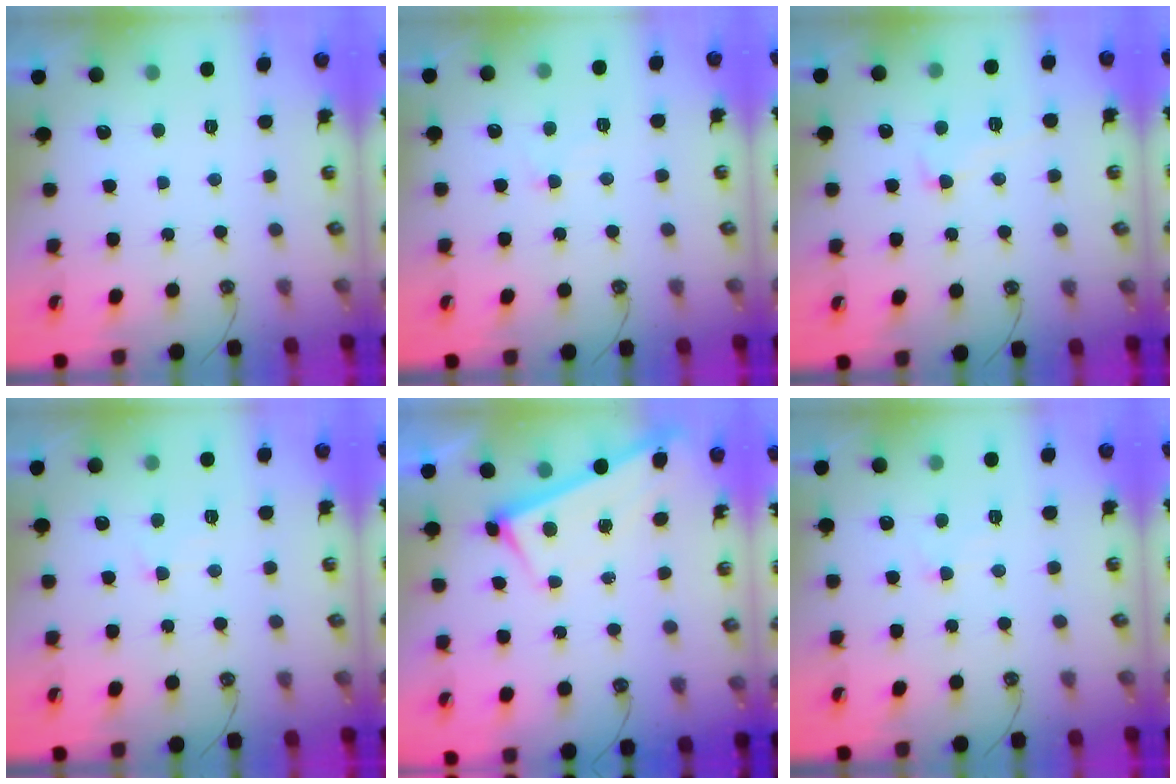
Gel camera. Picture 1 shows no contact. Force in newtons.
{"total": 2.0, "press": 1.9, "slide": 0.5}
{"total": 1.2, "press": 0.9, "slide": 0.8}
{"total": 2.5, "press": 2.4, "slide": 0.7}
{"total": 3.1, "press": 3.1, "slide": 0.1}
{"total": 2.0, "press": 1.9, "slide": 0.5}